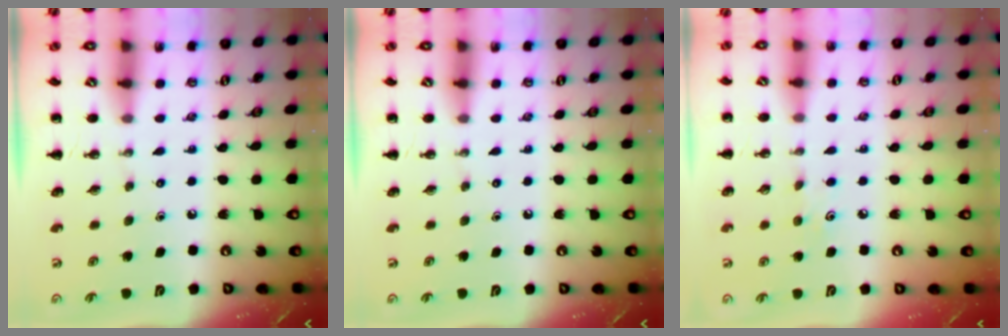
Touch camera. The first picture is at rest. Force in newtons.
{"total": 0.0}
{"total": 4.5, "press": 4.4, "slide": 1.2}